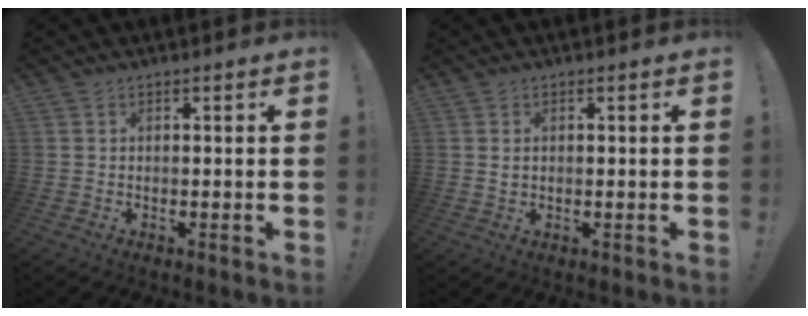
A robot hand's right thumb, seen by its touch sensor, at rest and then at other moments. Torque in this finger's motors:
{"motor_torque": [-0.17, 0.12, -0.09, 0.40, 0.02]}